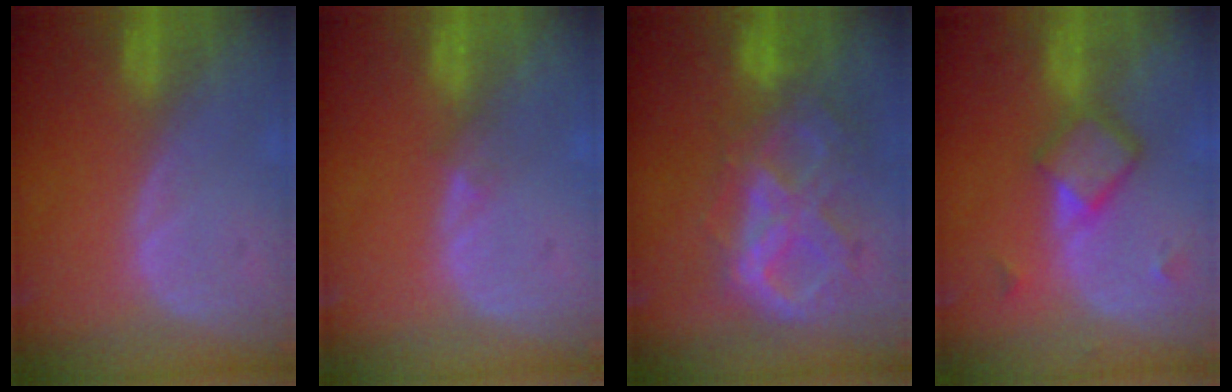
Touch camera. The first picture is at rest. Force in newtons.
{"total": 1.2, "press": 0.9, "slide": 0.9}
{"total": 10.5, "press": 9.0, "slide": 5.5}
{"total": 5.8, "press": 5.1, "slide": 2.7}